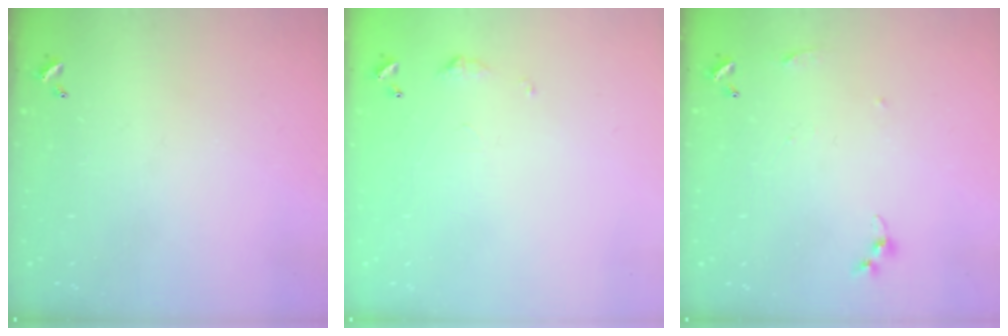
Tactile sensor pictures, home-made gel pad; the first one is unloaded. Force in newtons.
{"total": 5.0, "press": 4.9, "slide": 0.8}
{"total": 5.1, "press": 5.0, "slide": 0.6}